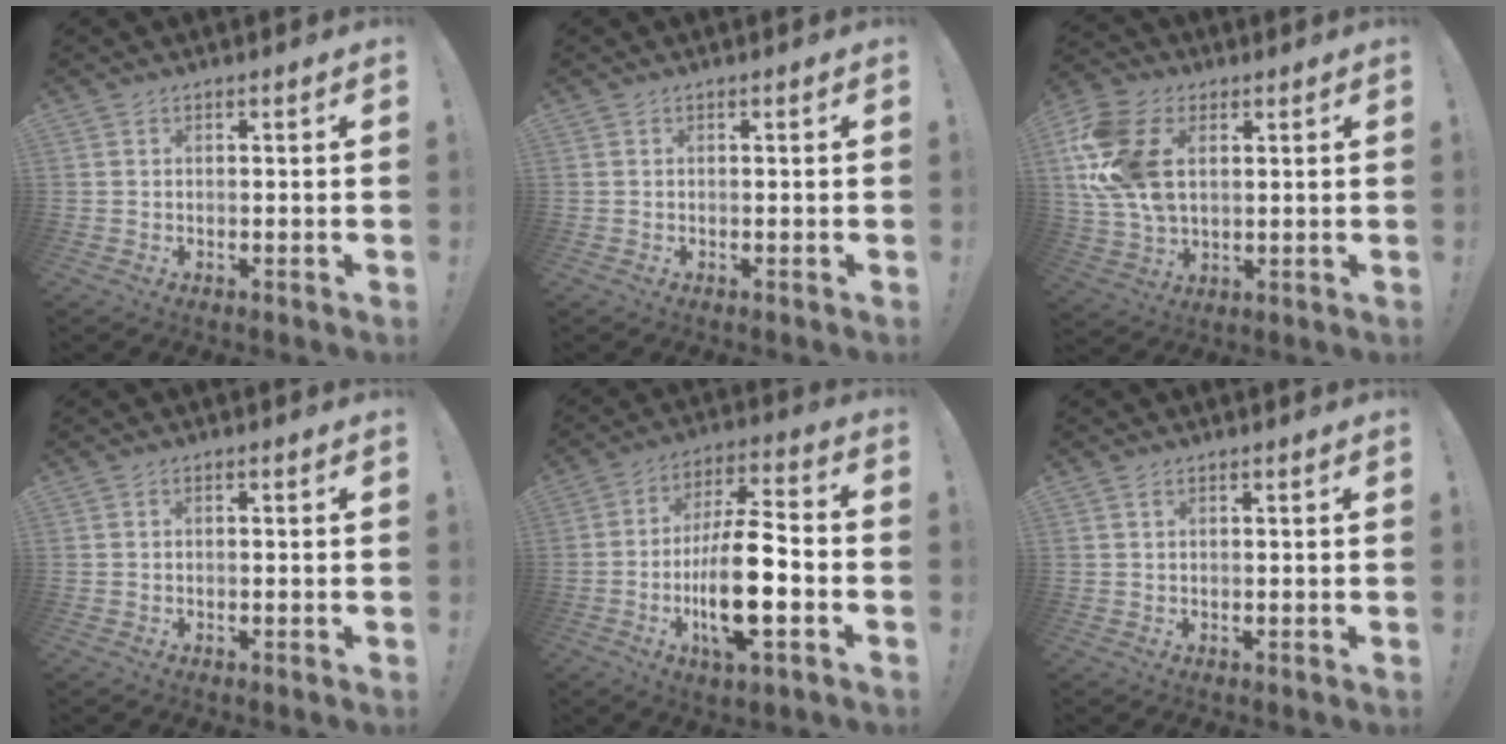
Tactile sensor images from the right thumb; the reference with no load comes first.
{"total": 0.0}
{"total": 17.5, "force": [4.7, 11.7, 12.2], "torque": [-0.255, -0.009, 0.087]}
{"total": 0.6, "force": [-0.3, 0.3, 0.4], "torque": [-0.011, 0.003, -0.005]}
{"total": 17.3, "force": [-4.4, 5.6, 15.8], "torque": [-0.293, 0.011, -0.075]}
{"total": 0.9, "force": [0.5, 0.4, 0.6], "torque": [-0.013, 0.000, 0.010]}